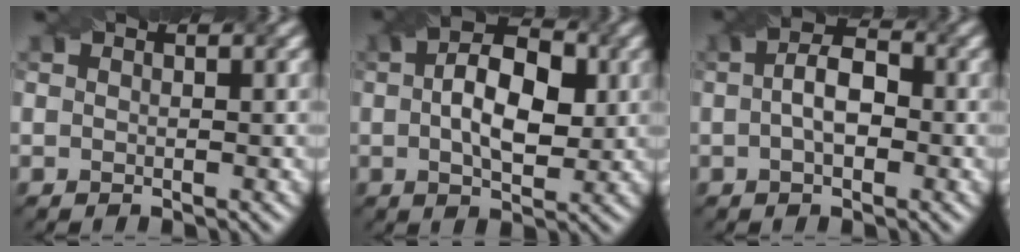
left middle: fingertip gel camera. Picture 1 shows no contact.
{"total": 6.2, "force": [0.1, 3.7, 5.0], "torque": [-0.069, 0.015, 0.011]}
{"total": 3.2, "force": [-0.8, 1.9, 2.4], "torque": [-0.031, 0.011, -0.007]}